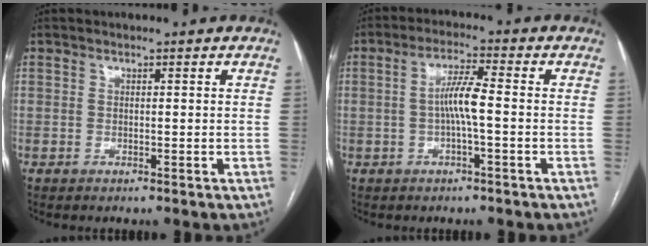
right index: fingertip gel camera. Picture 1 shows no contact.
{"total": 5.3, "force": [-0.6, 0.4, 5.2], "torque": [-0.102, 0.013, -0.011]}